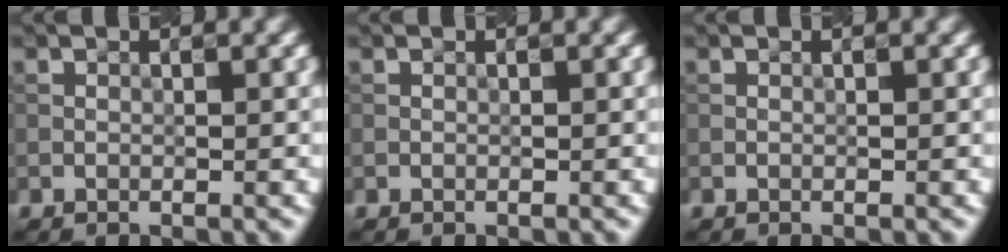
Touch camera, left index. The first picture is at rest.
{"total": 0.0}
{"total": 0.0}